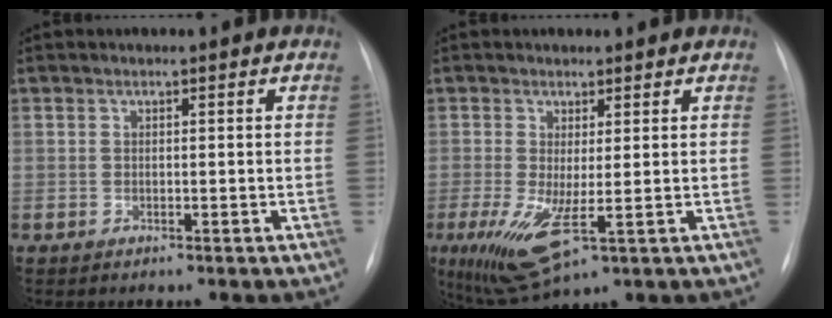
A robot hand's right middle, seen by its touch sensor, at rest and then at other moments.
{"total": 7.1, "force": [-1.4, 1.4, 6.8], "torque": [-0.141, -0.025, -0.016]}